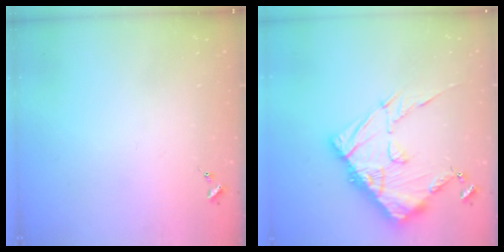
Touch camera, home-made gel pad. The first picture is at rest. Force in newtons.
{"total": 18.0, "press": 17.9, "slide": 1.6}